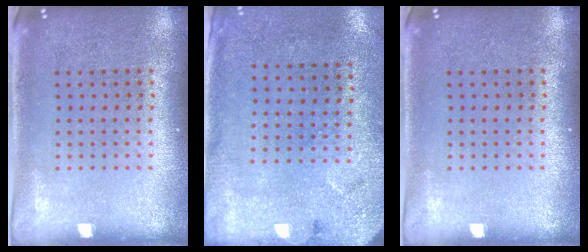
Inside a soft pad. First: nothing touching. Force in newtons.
{"total": 2.7, "press": 2.2, "slide": 1.6}
{"total": 0.0}